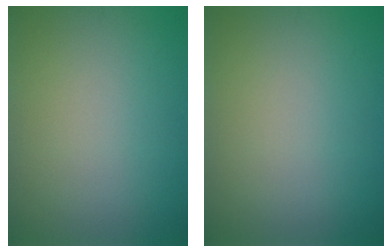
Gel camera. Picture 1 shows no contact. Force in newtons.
{"total": 0.0}